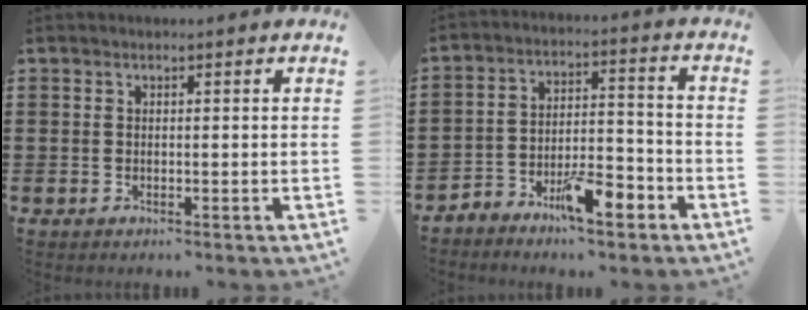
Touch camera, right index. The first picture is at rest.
{"total": 8.2, "force": [-5.9, 2.7, 4.9], "torque": [-0.081, 0.018, -0.105]}